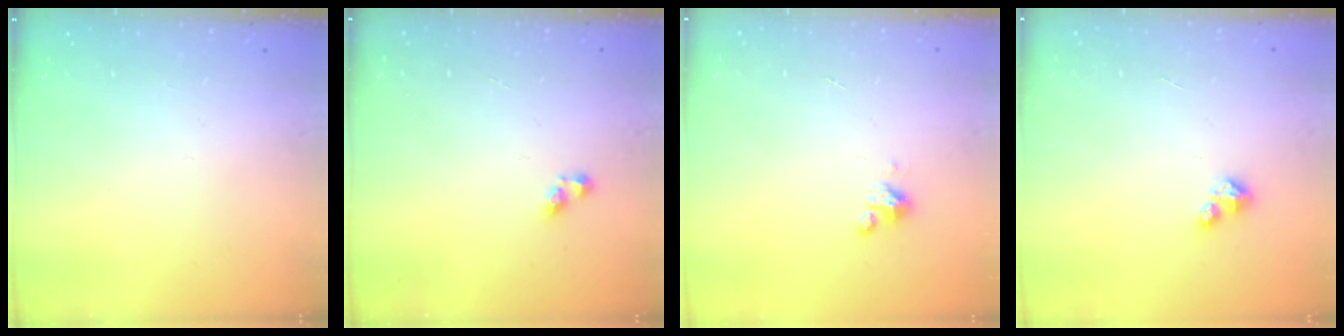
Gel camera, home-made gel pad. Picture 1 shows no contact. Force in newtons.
{"total": 3.6, "press": 3.6, "slide": 0.1}
{"total": 3.4, "press": 3.4, "slide": 0.3}
{"total": 2.7, "press": 2.7, "slide": 0.3}